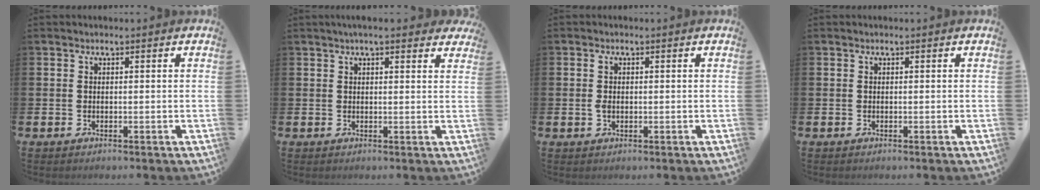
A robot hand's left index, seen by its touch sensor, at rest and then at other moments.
{"total": 2.7, "force": [2.4, 0.4, 1.1], "torque": [-0.022, -0.005, 0.042]}
{"total": 1.6, "force": [0.1, 1.1, 1.2], "torque": [-0.024, 0.008, -0.001]}
{"total": 0.0}